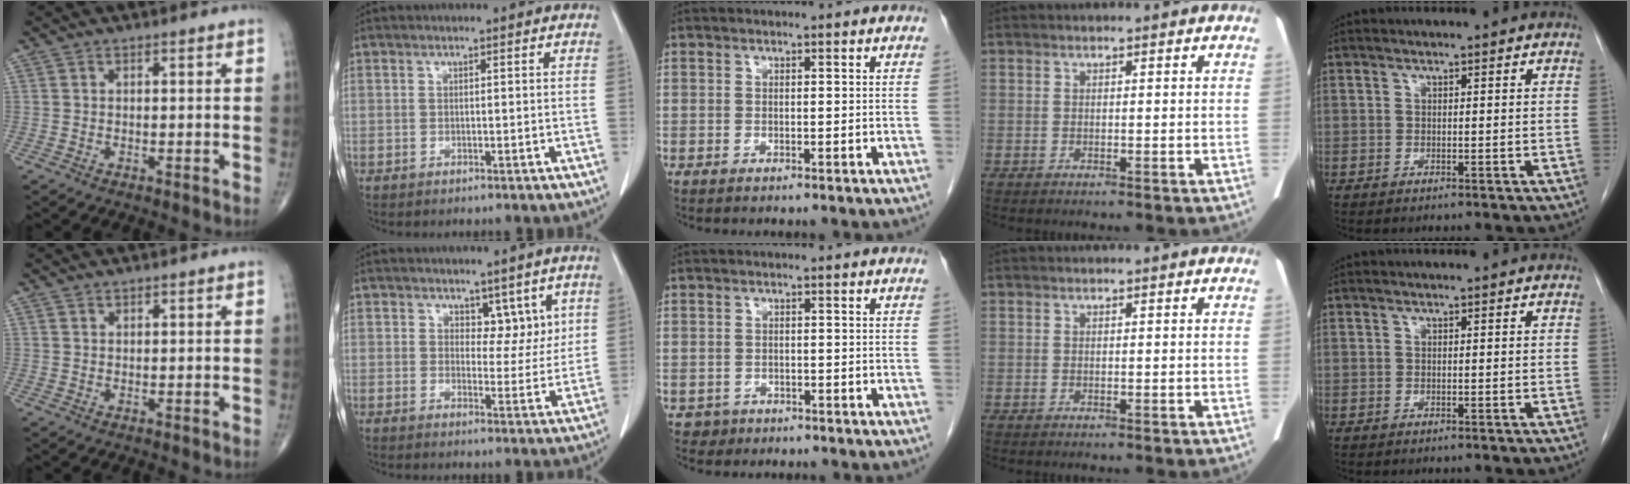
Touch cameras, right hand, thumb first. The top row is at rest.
{"thumb": {"total": 0.6, "force": [0.6, 0.3, 0.0], "torque": [0.006, -0.005, 0.006]}, "index": {"total": 4.6, "force": [2.5, 2.7, 2.7], "torque": [-0.021, -0.002, 0.035]}, "middle": {"total": 1.6, "force": [-1.0, 1.2, -0.2], "torque": [0.000, 0.007, -0.014]}}